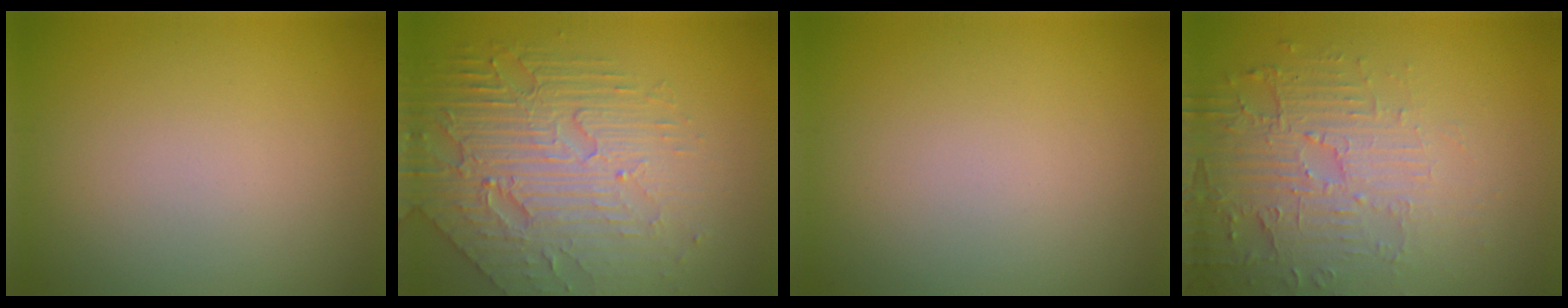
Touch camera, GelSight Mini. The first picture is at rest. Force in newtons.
{"total": 7.2, "press": 5.2, "slide": 5.1}
{"total": 0.0}
{"total": 5.5, "press": 3.5, "slide": 4.2}